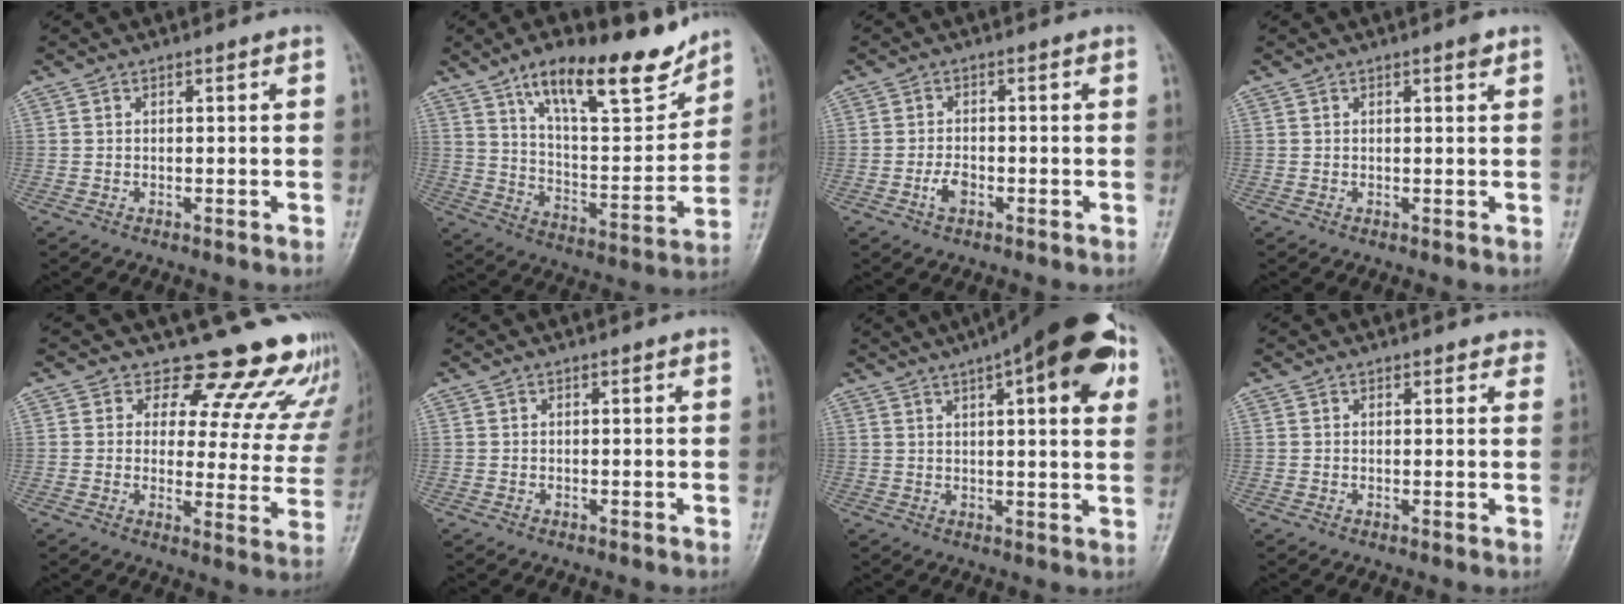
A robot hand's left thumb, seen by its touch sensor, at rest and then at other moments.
{"total": 18.6, "force": [13.1, 6.1, 11.7], "torque": [-0.141, -0.078, 0.220]}
{"total": 2.8, "force": [-1.2, 1.6, 2.0], "torque": [-0.039, 0.008, -0.024]}
{"total": 1.3, "force": [0.8, 0.2, 0.9], "torque": [-0.014, -0.003, 0.010]}
{"total": 17.8, "force": [15.9, 6.8, 4.3], "torque": [0.005, -0.123, 0.163]}
{"total": 0.0}
{"total": 19.4, "force": [9.2, 5.6, 16.2], "torque": [-0.213, 0.005, 0.124]}
{"total": 2.9, "force": [2.5, 1.3, 0.7], "torque": [0.024, -0.006, 0.014]}